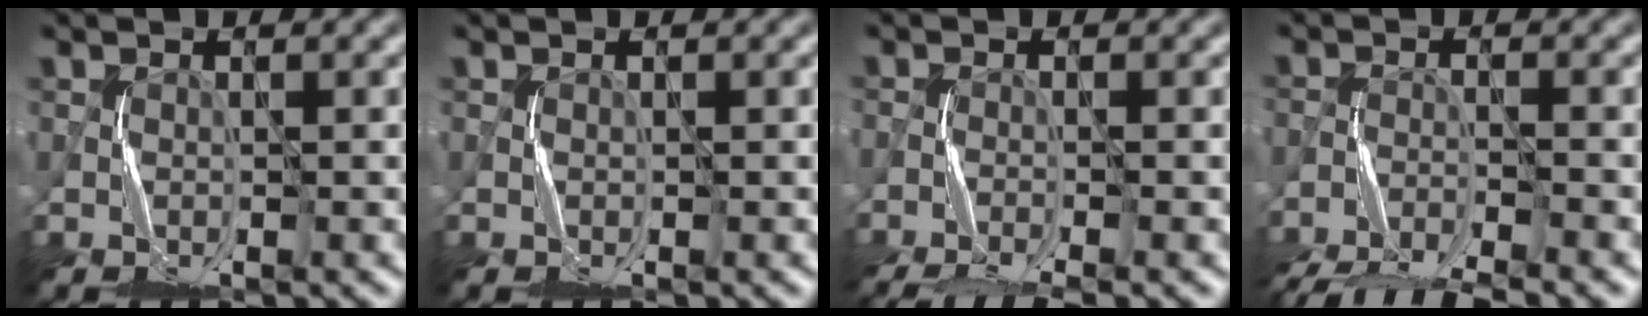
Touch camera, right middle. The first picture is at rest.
{"total": 0.0}
{"total": 4.8, "force": [-4.0, 0.3, 2.5], "torque": [-0.041, -0.008, -0.081]}
{"total": 8.7, "force": [-8.2, 1.1, 2.7], "torque": [-0.049, -0.021, -0.136]}